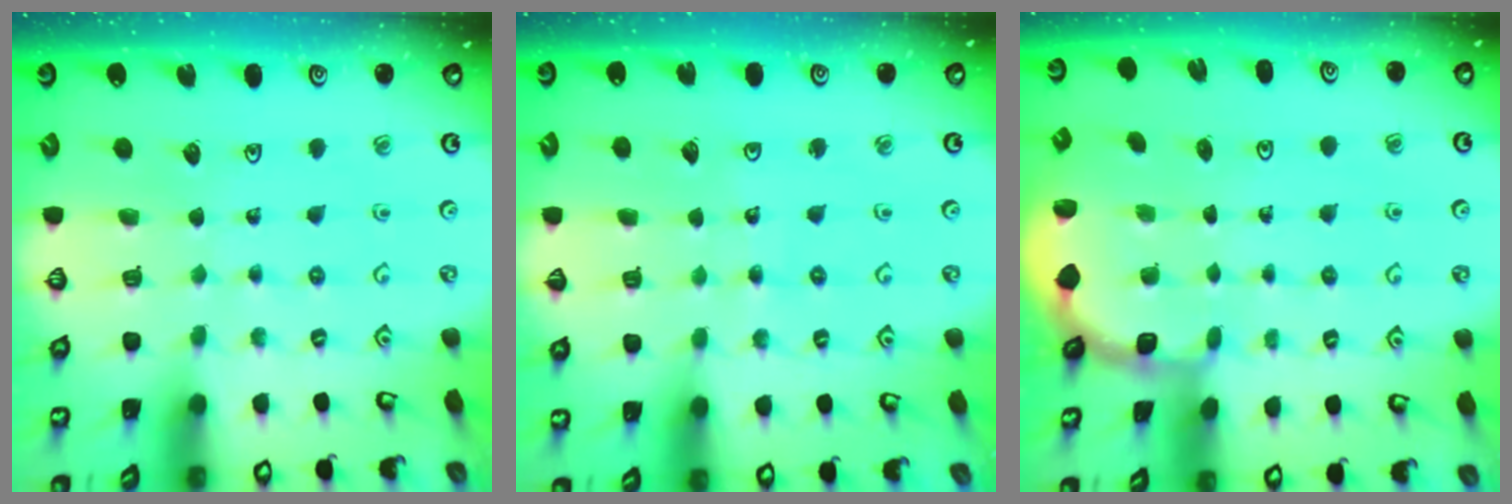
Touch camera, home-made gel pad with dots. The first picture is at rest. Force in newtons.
{"total": 5.9, "press": 5.9, "slide": 0.7}
{"total": 1.8, "press": 1.6, "slide": 0.7}